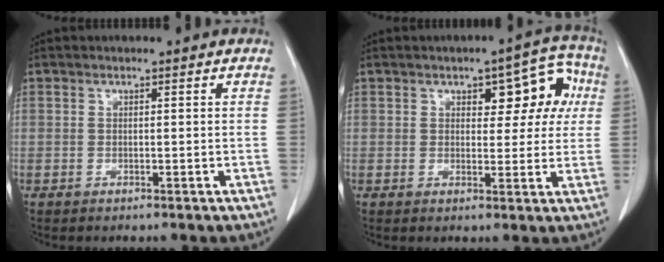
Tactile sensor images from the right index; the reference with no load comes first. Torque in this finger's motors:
{"motor_torque": [0.14, 0.12, 0.09, 0.03]}